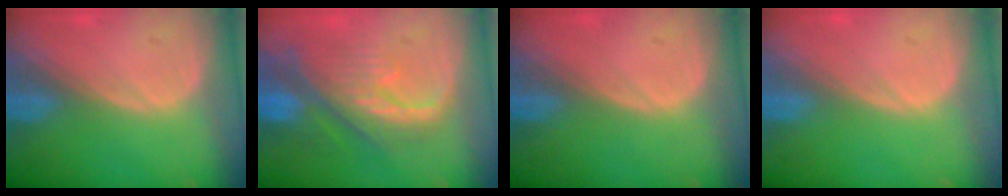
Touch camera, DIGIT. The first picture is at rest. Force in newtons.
{"total": 10.2, "press": 8.9, "slide": 5.0}
{"total": 0.0}
{"total": 0.0}